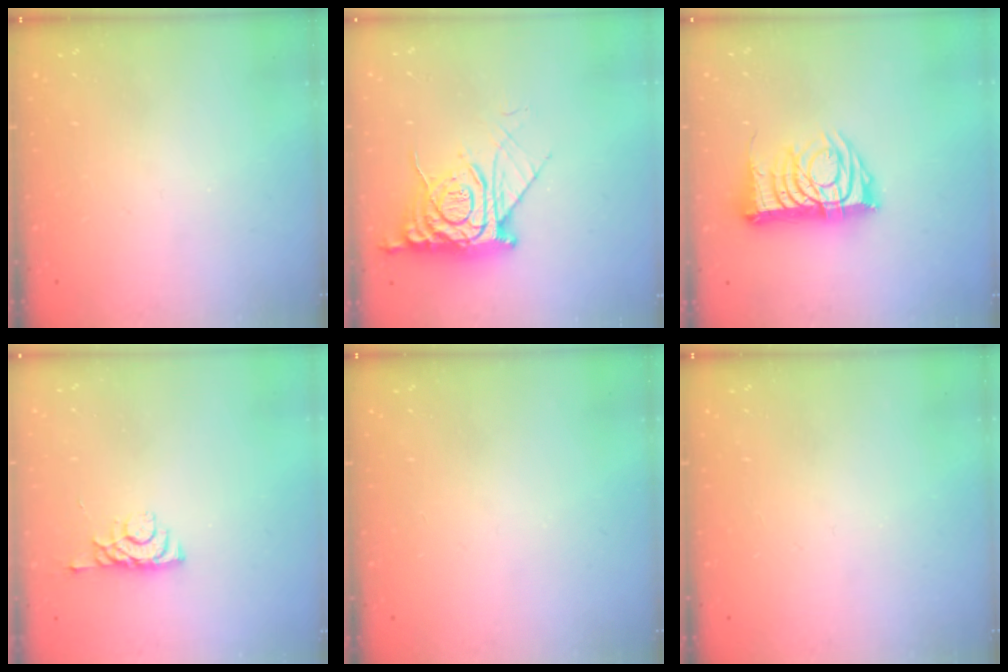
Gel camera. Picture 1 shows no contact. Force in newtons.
{"total": 12.2, "press": 12.1, "slide": 1.3}
{"total": 14.3, "press": 14.3, "slide": 0.6}
{"total": 3.7, "press": 3.7, "slide": 0.6}
{"total": 0.0}
{"total": 0.0}